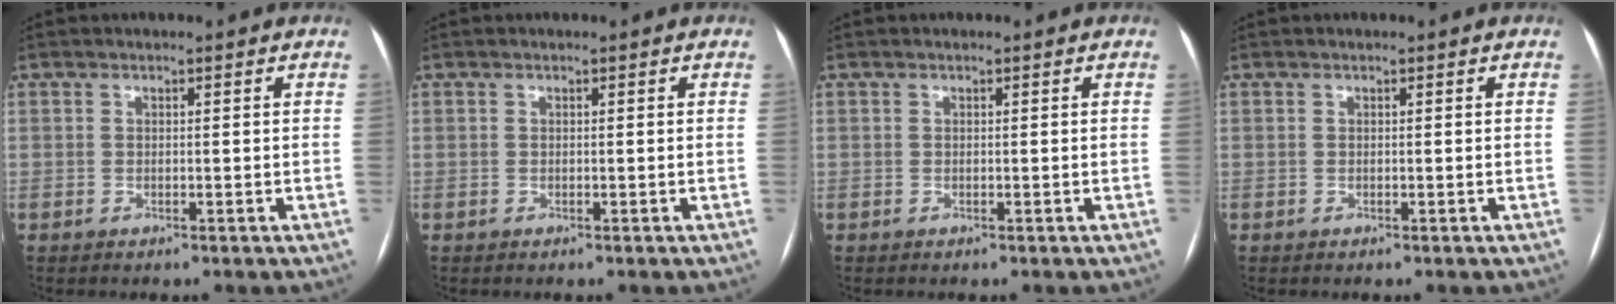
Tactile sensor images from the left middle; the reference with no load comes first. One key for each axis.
{"total": 0.0}
{"total": 0.0}
{"total": 0.0}